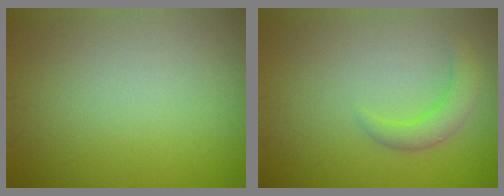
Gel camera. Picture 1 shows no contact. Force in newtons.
{"total": 2.6, "press": 2.5, "slide": 0.3}